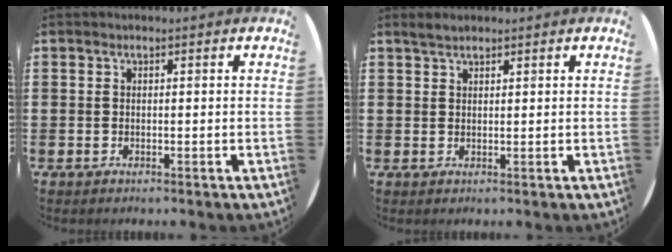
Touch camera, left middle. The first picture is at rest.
{"total": 1.4, "force": [1.3, 0.3, 0.4], "torque": [-0.010, 0.004, 0.024]}